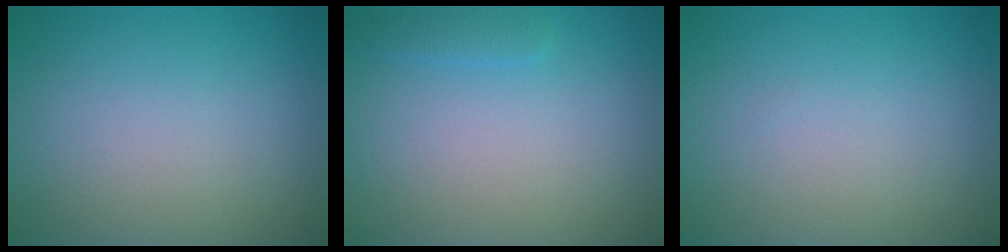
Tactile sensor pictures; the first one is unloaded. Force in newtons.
{"total": 0.9, "press": 0.9, "slide": 0.0}
{"total": 0.0}